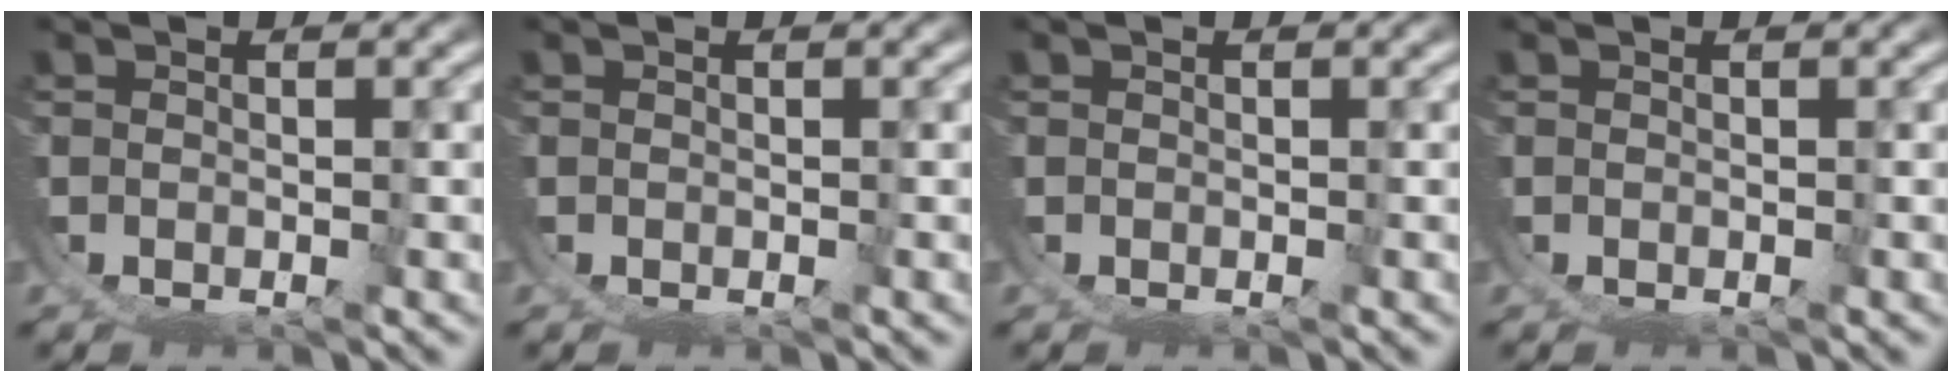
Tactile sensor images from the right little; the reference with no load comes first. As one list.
[{"total": 0.0}, {"total": 0.0}, {"total": 0.0}]